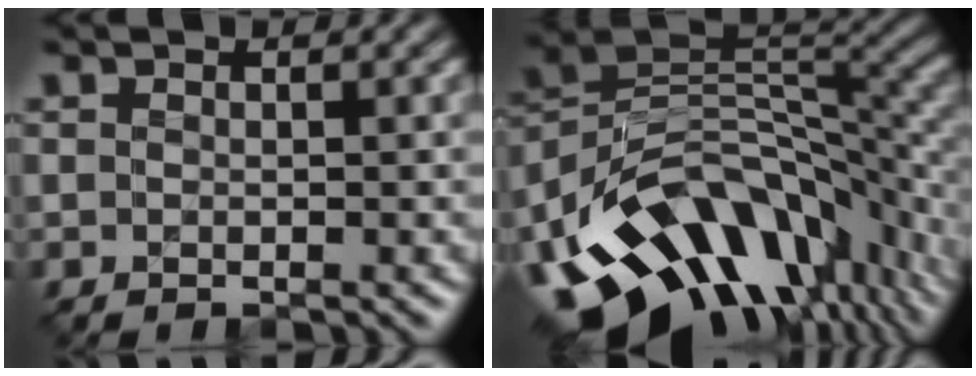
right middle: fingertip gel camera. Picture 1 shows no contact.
{"total": 14.7, "force": [-7.5, 9.1, 8.9], "torque": [-0.176, 0.003, -0.119]}